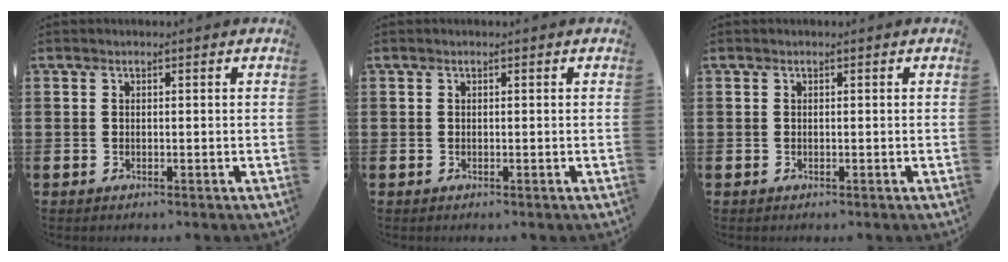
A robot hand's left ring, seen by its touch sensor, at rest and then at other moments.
{"total": 0.0}
{"total": 0.0}